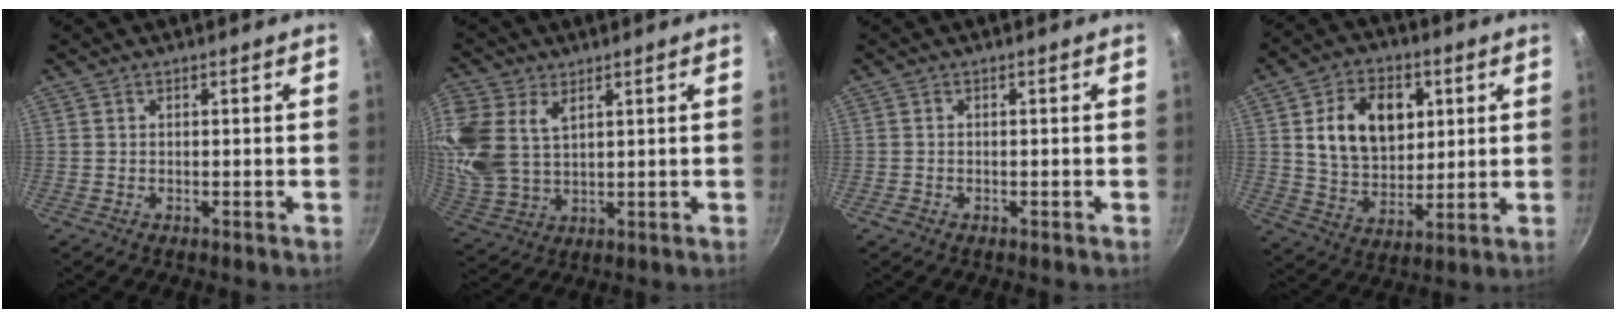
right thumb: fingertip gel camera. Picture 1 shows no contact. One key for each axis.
{"total": 14.7, "fx": 5.6, "fy": 9.9, "fz": 9.4, "tx": -0.217, "ty": -0.005, "tz": 0.123}
{"total": 1.0, "fx": -0.6, "fy": 0.7, "fz": 0.4, "tx": -0.011, "ty": 0.001, "tz": -0.011}
{"total": 15.2, "fx": 3.9, "fy": 10.8, "fz": 9.9, "tx": -0.132, "ty": -0.011, "tz": 0.069}